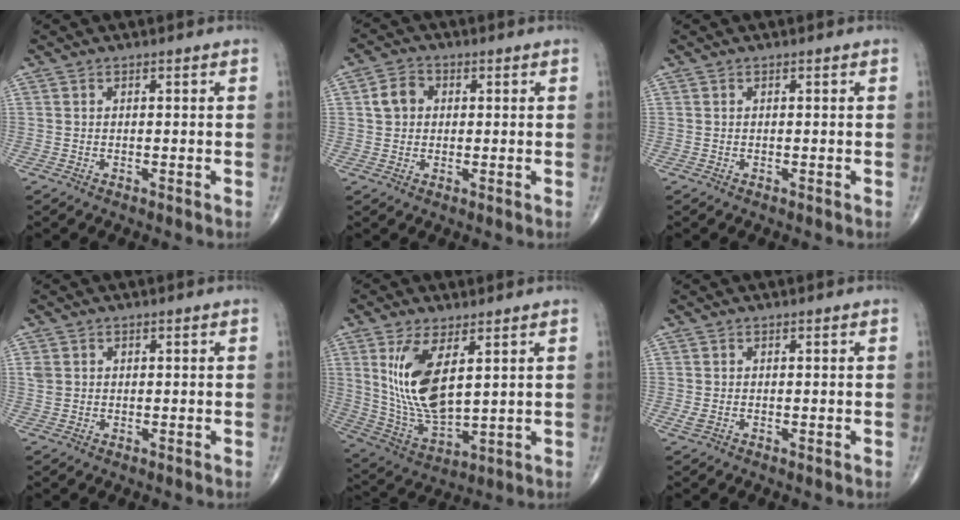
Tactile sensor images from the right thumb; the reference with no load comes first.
{"total": 4.6, "force": [0.8, 3.8, 2.4], "torque": [-0.035, 0.009, 0.008]}
{"total": 0.0}
{"total": 2.0, "force": [0.5, 1.8, 0.9], "torque": [-0.014, 0.003, 0.014]}
{"total": 14.1, "force": [4.3, 6.2, 12.0], "torque": [-0.232, -0.026, 0.103]}
{"total": 1.2, "force": [-0.1, 0.8, 0.9], "torque": [-0.025, 0.002, 0.002]}